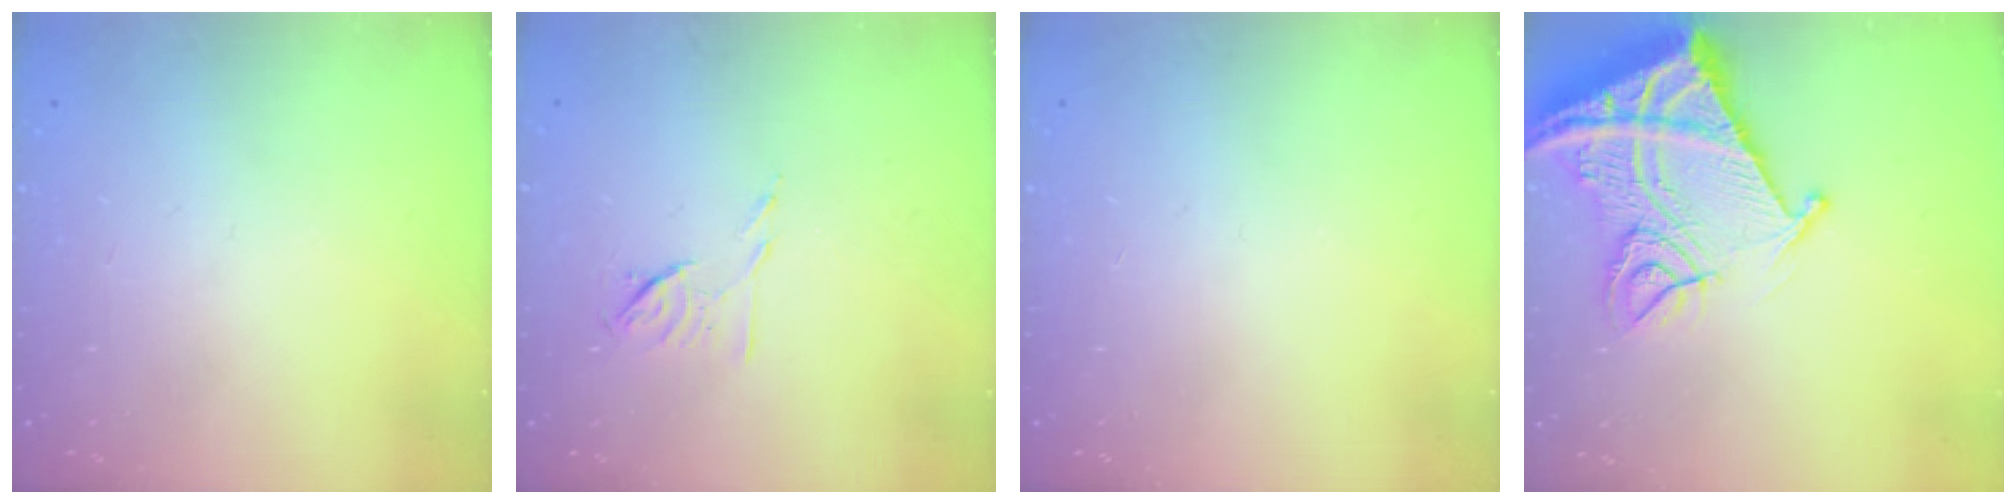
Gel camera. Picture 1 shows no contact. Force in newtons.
{"total": 6.4, "press": 6.3, "slide": 1.2}
{"total": 0.0}
{"total": 19.6, "press": 19.5, "slide": 2.1}